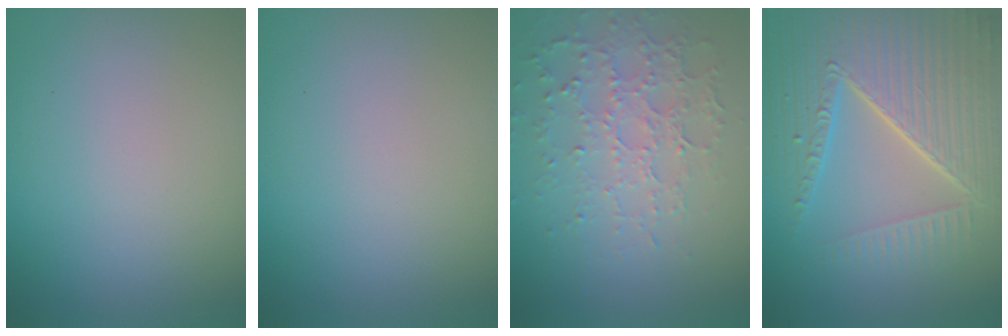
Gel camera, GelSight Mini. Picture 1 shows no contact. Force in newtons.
{"total": 0.0}
{"total": 5.0, "press": 3.5, "slide": 3.5}
{"total": 8.5, "press": 6.0, "slide": 6.1}